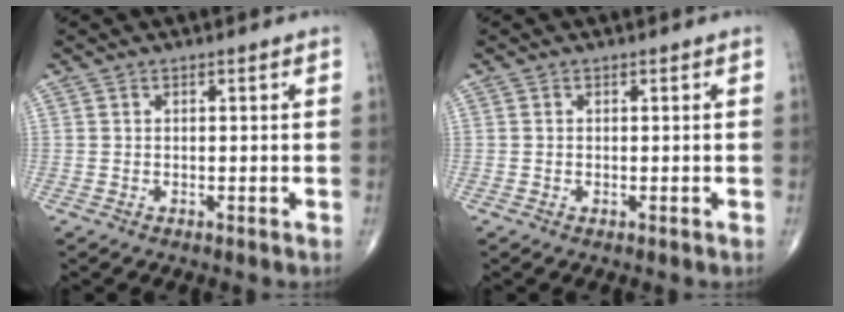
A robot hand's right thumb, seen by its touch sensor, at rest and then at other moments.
{"total": 0.0}